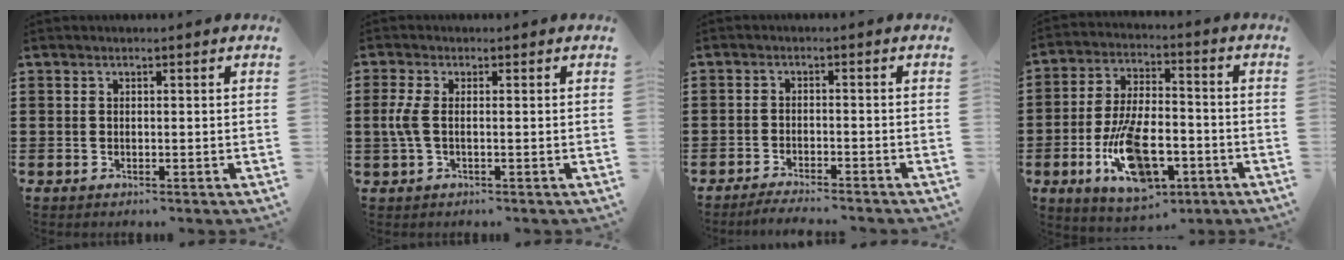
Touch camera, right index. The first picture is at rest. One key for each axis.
{"total": 3.2, "fx": -0.2, "fy": 1.1, "fz": 3.0, "tx": -0.078, "ty": -0.006, "tz": -0.010}
{"total": 2.5, "fx": -2.5, "fy": -0.1, "fz": 0.1, "tx": -0.006, "ty": 0.002, "tz": -0.053}
{"total": 13.3, "fx": -5.3, "fy": 5.9, "fz": 10.7, "tx": -0.225, "ty": 0.005, "tz": -0.095}